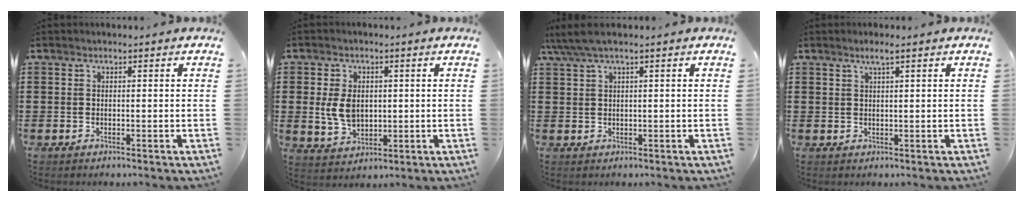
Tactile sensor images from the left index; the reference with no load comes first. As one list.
[{"total": 5.6, "force": [0.4, 3.9, 4.0], "torque": [-0.098, 0.001, 0.000]}, {"total": 2.8, "force": [1.3, 0.2, 2.5], "torque": [-0.057, -0.002, 0.021]}, {"total": 1.6, "force": [1.0, 0.0, 1.3], "torque": [-0.028, 0.001, 0.017]}]